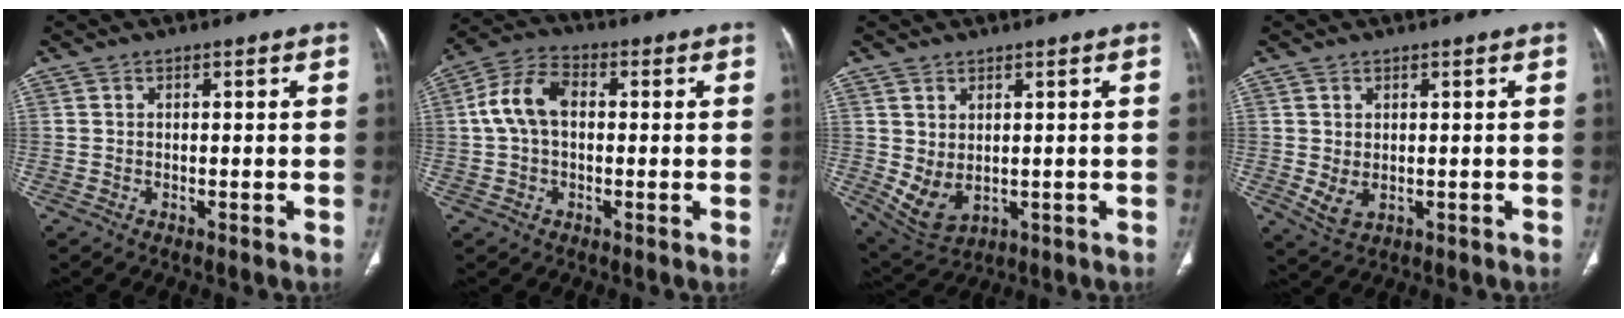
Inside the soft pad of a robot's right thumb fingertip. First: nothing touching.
{"total": 8.7, "force": [0.7, 5.5, 6.6], "torque": [-0.134, 0.027, 0.007]}
{"total": 6.1, "force": [0.2, 3.9, 4.7], "torque": [-0.087, -0.007, 0.030]}
{"total": 3.2, "force": [-0.1, 2.1, 2.4], "torque": [-0.047, -0.005, 0.013]}